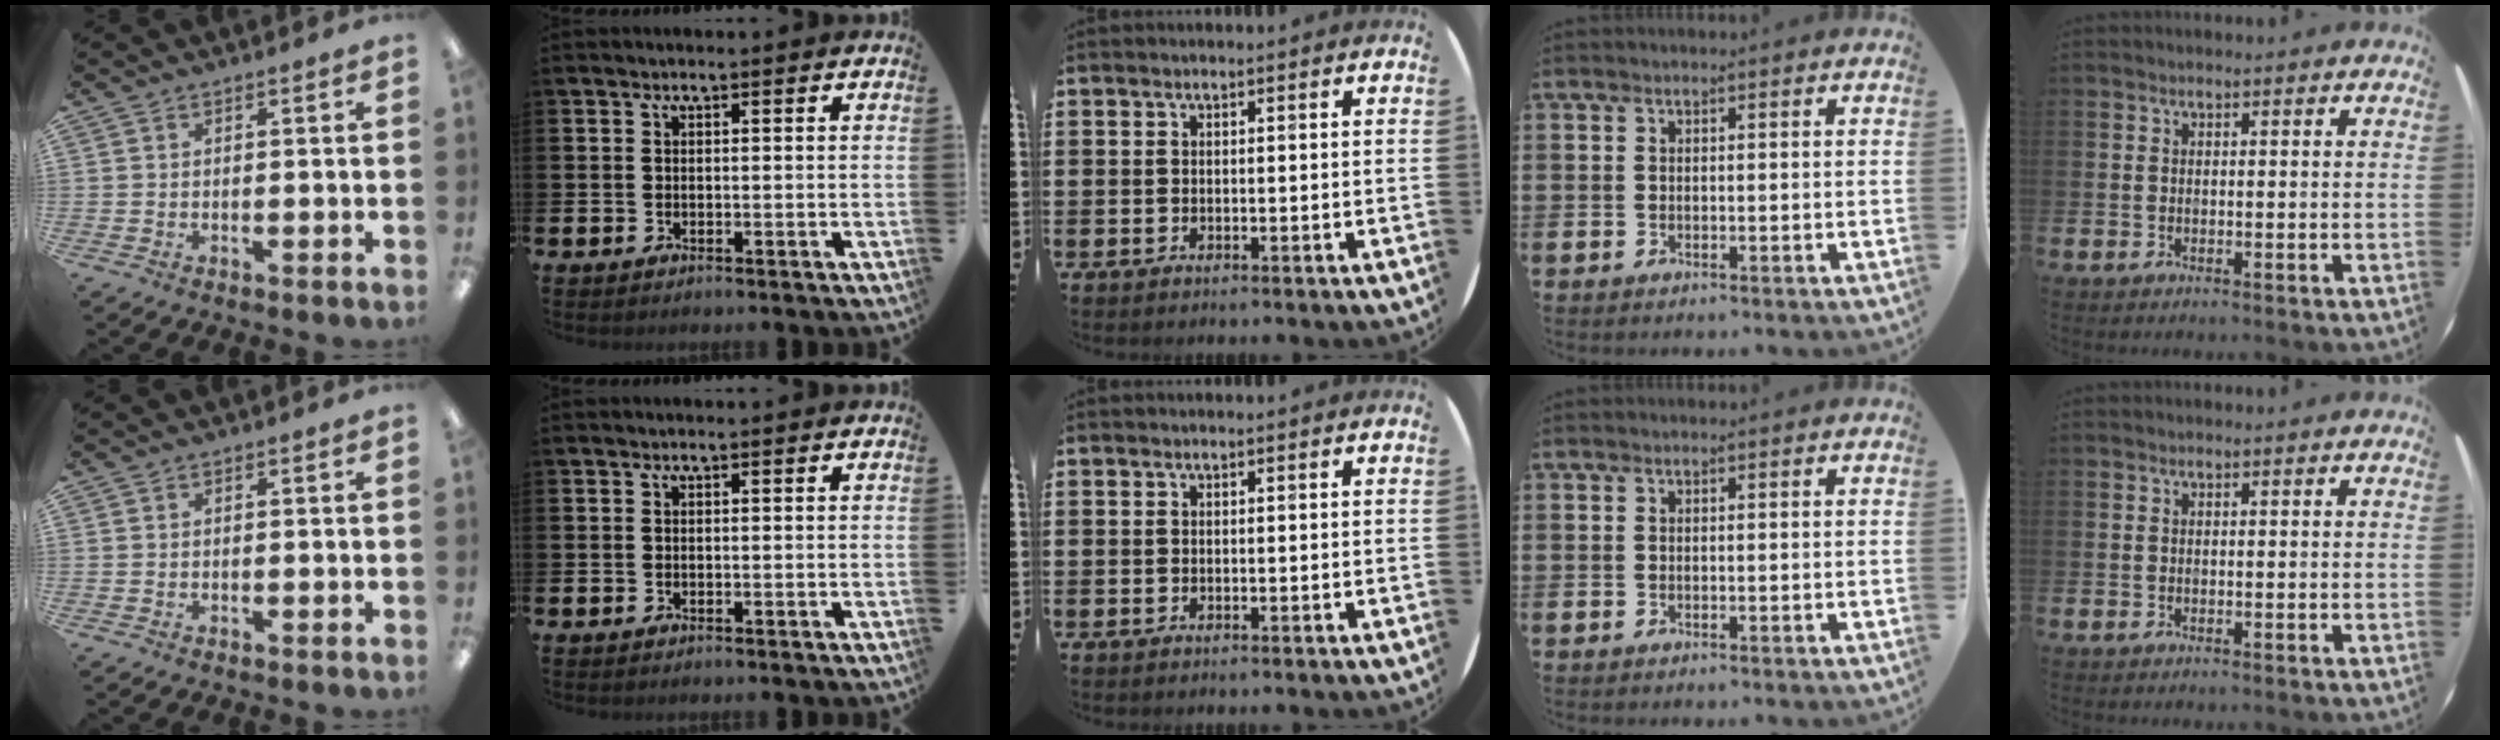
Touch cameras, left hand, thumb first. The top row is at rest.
{}